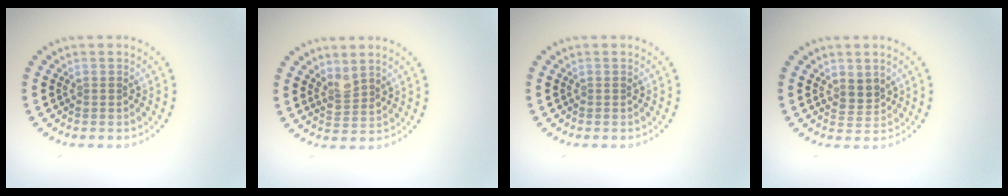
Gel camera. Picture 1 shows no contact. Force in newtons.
{"total": 1.8, "press": 1.4, "slide": 1.1}
{"total": 0.0}
{"total": 1.9, "press": 1.5, "slide": 1.2}